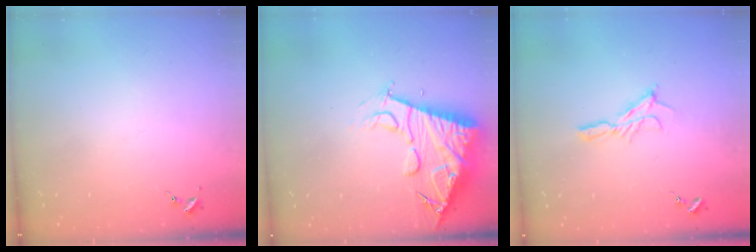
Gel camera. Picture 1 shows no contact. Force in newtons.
{"total": 14.3, "press": 14.2, "slide": 1.3}
{"total": 8.2, "press": 8.1, "slide": 0.3}